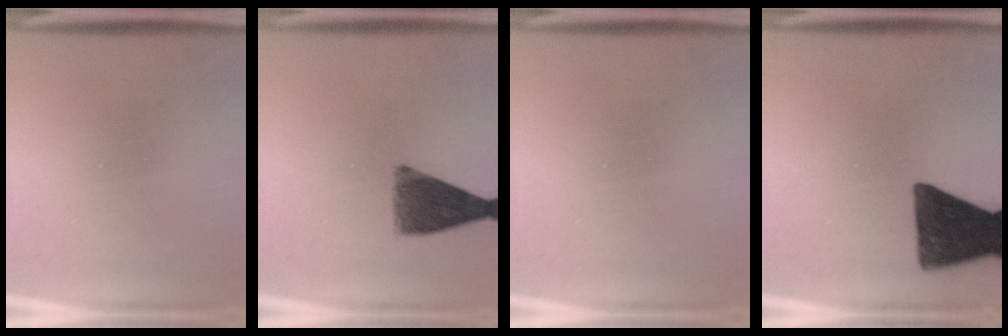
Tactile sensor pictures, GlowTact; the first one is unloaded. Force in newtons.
{"total": 8.7}
{"total": 0.0}
{"total": 13.0}